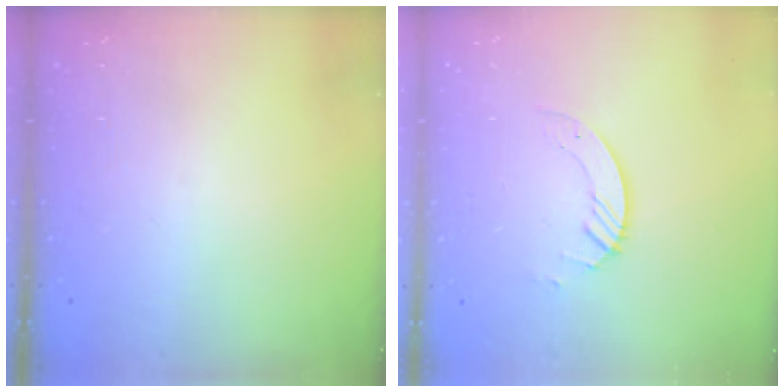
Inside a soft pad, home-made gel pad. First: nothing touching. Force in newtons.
{"total": 3.7, "press": 3.7, "slide": 0.4}